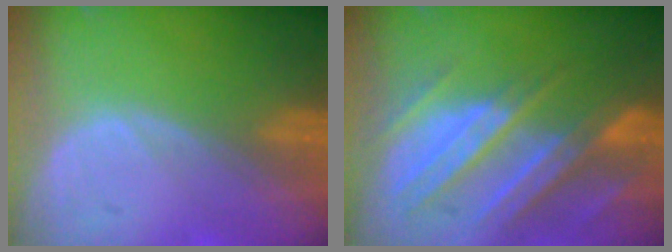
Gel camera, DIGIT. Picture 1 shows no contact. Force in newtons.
{"total": 11.0, "press": 9.8, "slide": 5.0}